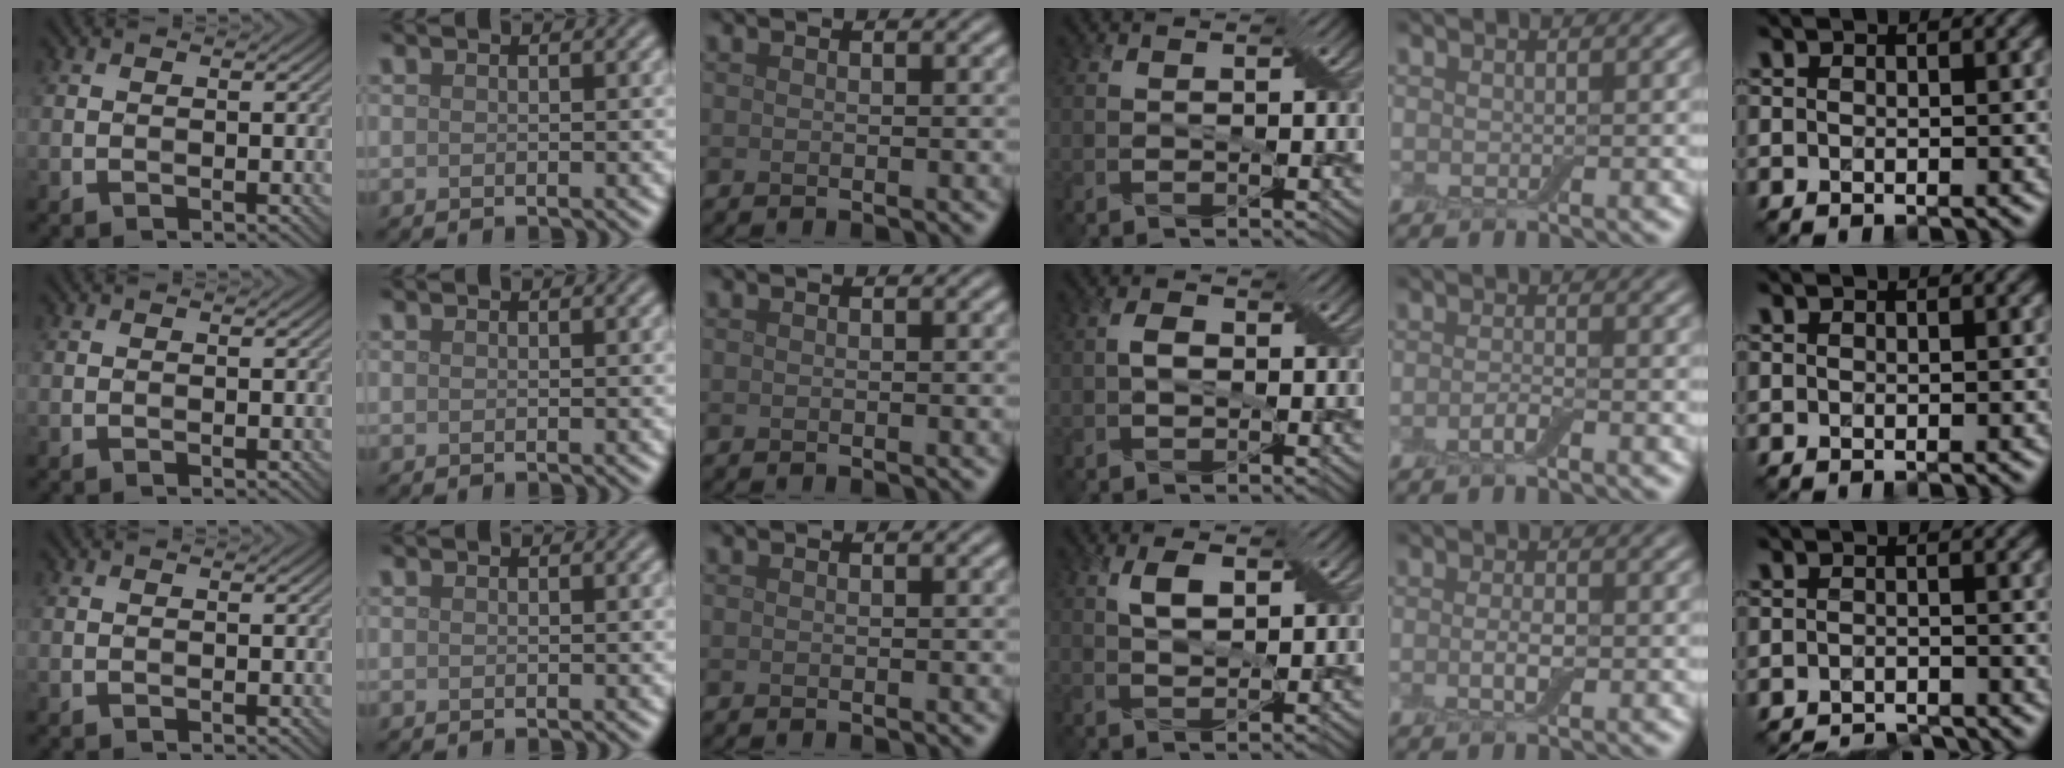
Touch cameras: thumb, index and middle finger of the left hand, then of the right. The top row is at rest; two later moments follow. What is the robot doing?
{"motion": "fold", "object": "apron"}